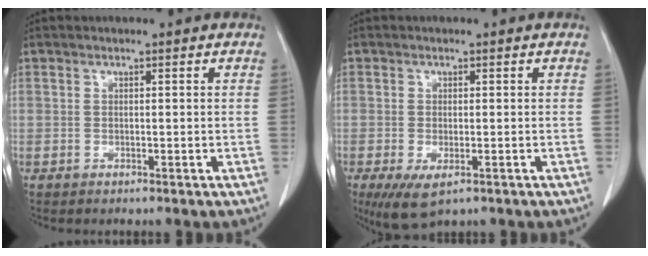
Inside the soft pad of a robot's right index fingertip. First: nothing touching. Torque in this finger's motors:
{"motor_torque": [0.81, -0.51, 0.23, 0.04]}